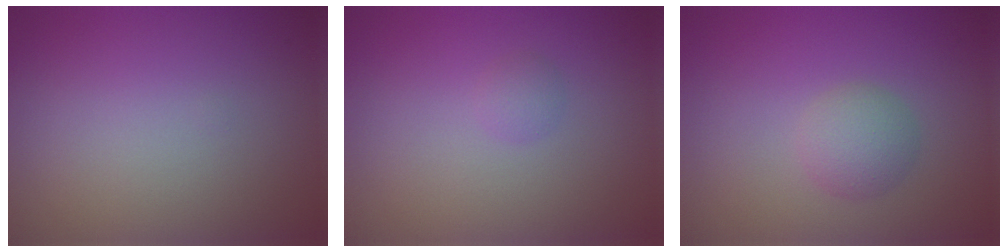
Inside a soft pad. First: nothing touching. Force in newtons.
{"total": 0.9, "press": 0.9, "slide": 0.0}
{"total": 2.3, "press": 2.3, "slide": 0.1}